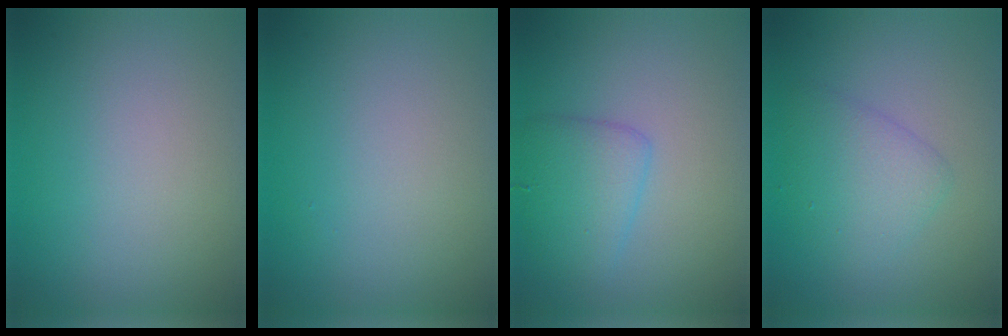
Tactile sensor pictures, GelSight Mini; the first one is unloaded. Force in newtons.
{"total": 0.0}
{"total": 2.9, "press": 2.9, "slide": 0.0}
{"total": 2.9, "press": 2.9, "slide": 0.0}